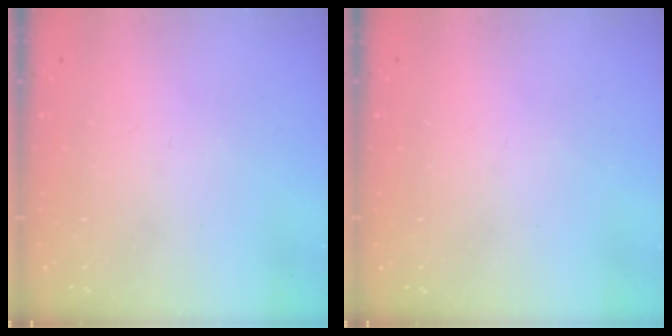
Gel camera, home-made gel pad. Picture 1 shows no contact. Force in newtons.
{"total": 0.0}